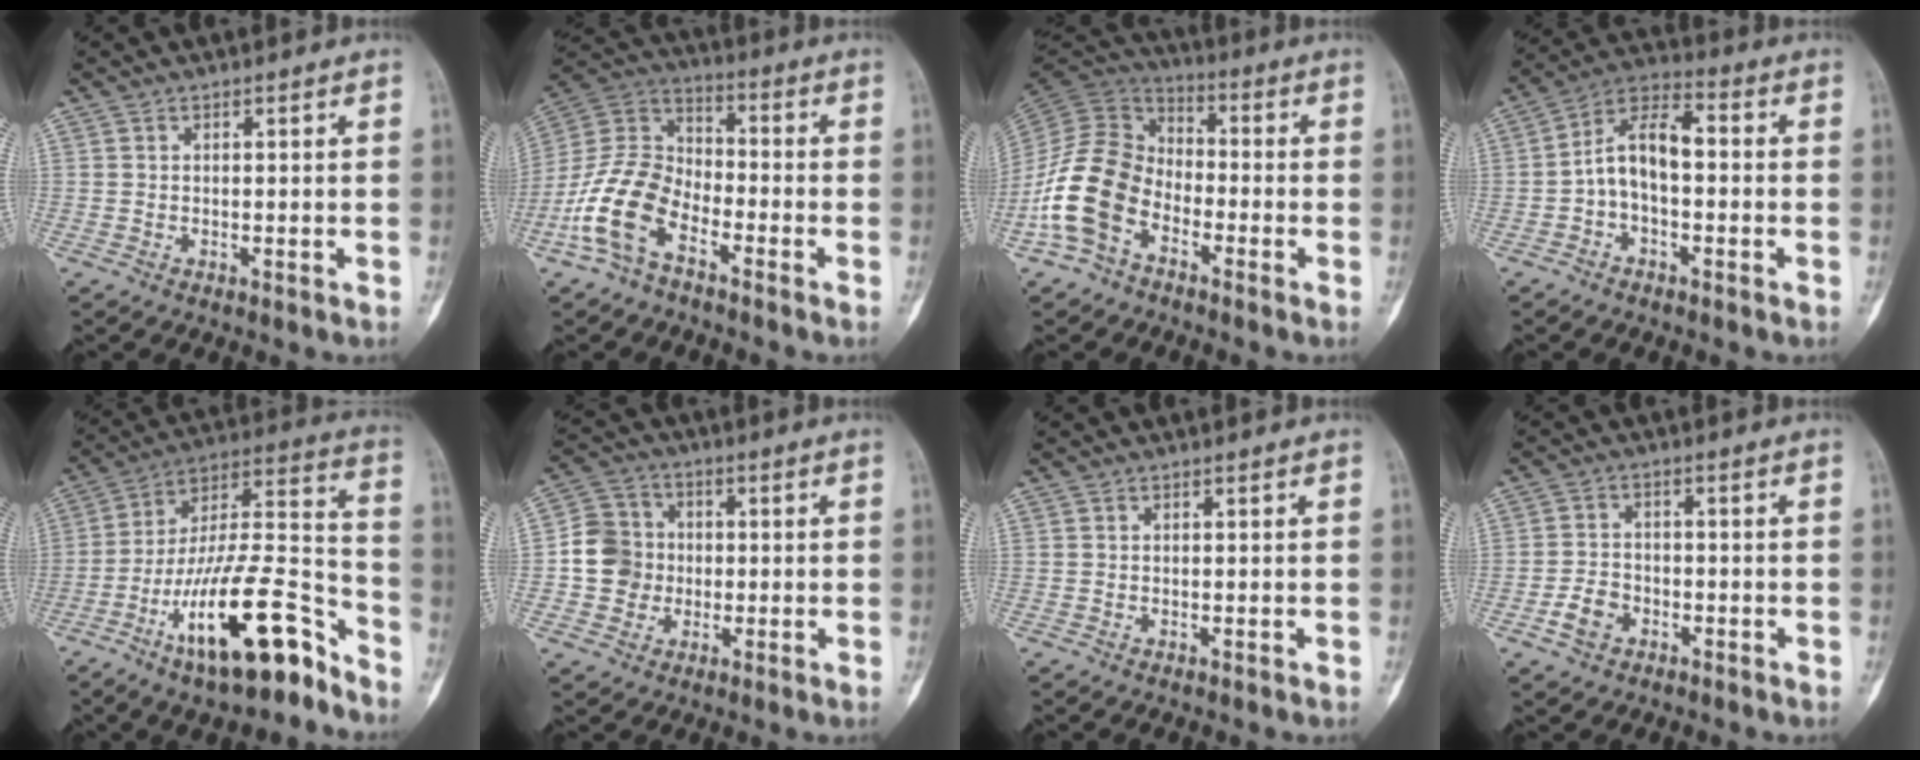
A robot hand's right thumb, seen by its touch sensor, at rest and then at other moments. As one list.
[{"total": 13.5, "force": [-6.8, 7.8, 8.8], "torque": [-0.175, 0.053, -0.145]}, {"total": 14.2, "force": [-6.0, 9.8, 8.4], "torque": [-0.159, 0.054, -0.132]}, {"total": 9.2, "force": [-1.1, 5.2, 7.6], "torque": [-0.125, 0.043, -0.034]}, {"total": 22.9, "force": [-13.4, 6.8, 17.2], "torque": [-0.284, 0.089, -0.228]}, {"total": 8.8, "force": [-0.8, 8.2, 3.0], "torque": [-0.029, 0.019, -0.022]}, {"total": 0.0}, {"total": 5.2, "force": [-2.6, 3.8, 2.5], "torque": [-0.037, 0.021, -0.049]}]